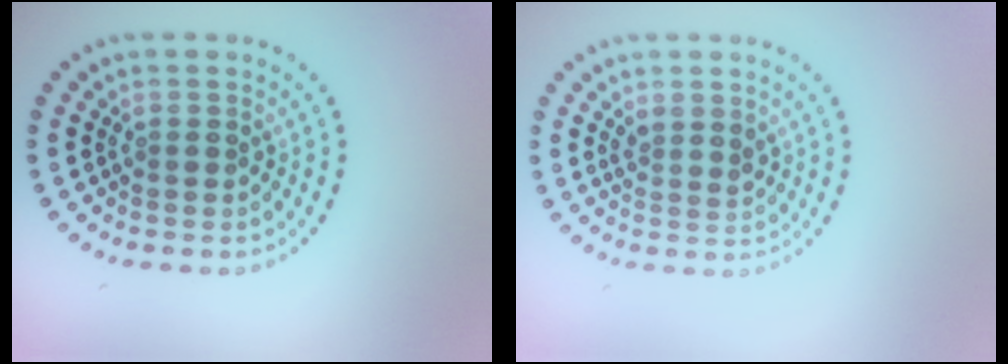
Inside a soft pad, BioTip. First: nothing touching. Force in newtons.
{"total": 1.4, "press": 1.3, "slide": 0.7}